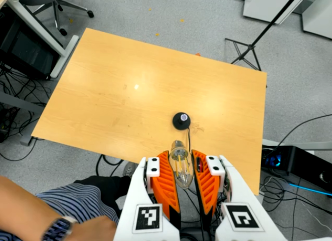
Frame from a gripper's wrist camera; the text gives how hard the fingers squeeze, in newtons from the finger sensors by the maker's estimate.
{"total": 21.3, "left": 25.7, "right": 16.9}